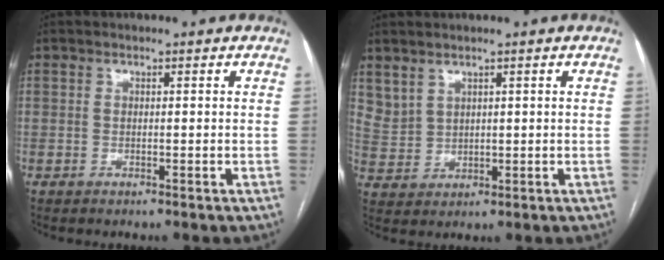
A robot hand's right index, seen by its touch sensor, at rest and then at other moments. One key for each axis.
{"total": 4.0, "fx": 3.0, "fy": 2.3, "fz": 1.1, "tx": -0.025, "ty": 0.003, "tz": 0.075}